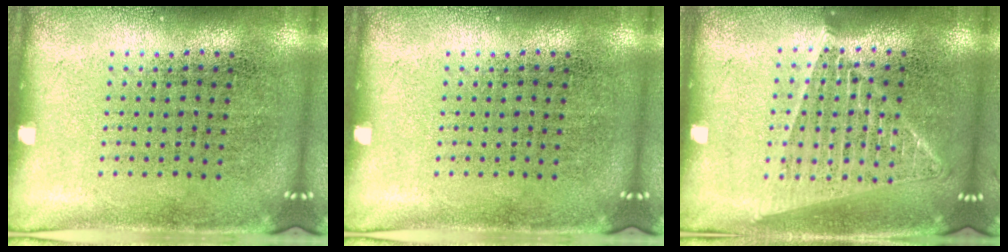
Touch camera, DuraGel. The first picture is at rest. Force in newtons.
{"total": 0.0}
{"total": 1.5, "press": 1.4, "slide": 0.6}